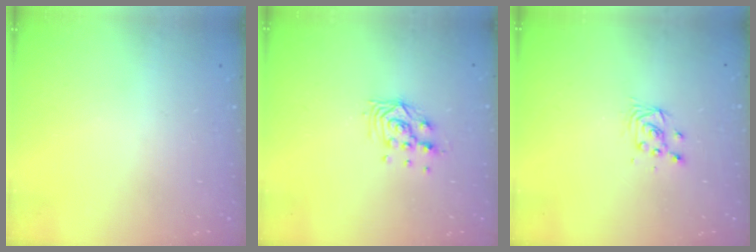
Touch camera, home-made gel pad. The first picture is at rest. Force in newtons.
{"total": 8.8, "press": 8.8, "slide": 0.7}
{"total": 3.1, "press": 3.1, "slide": 0.3}